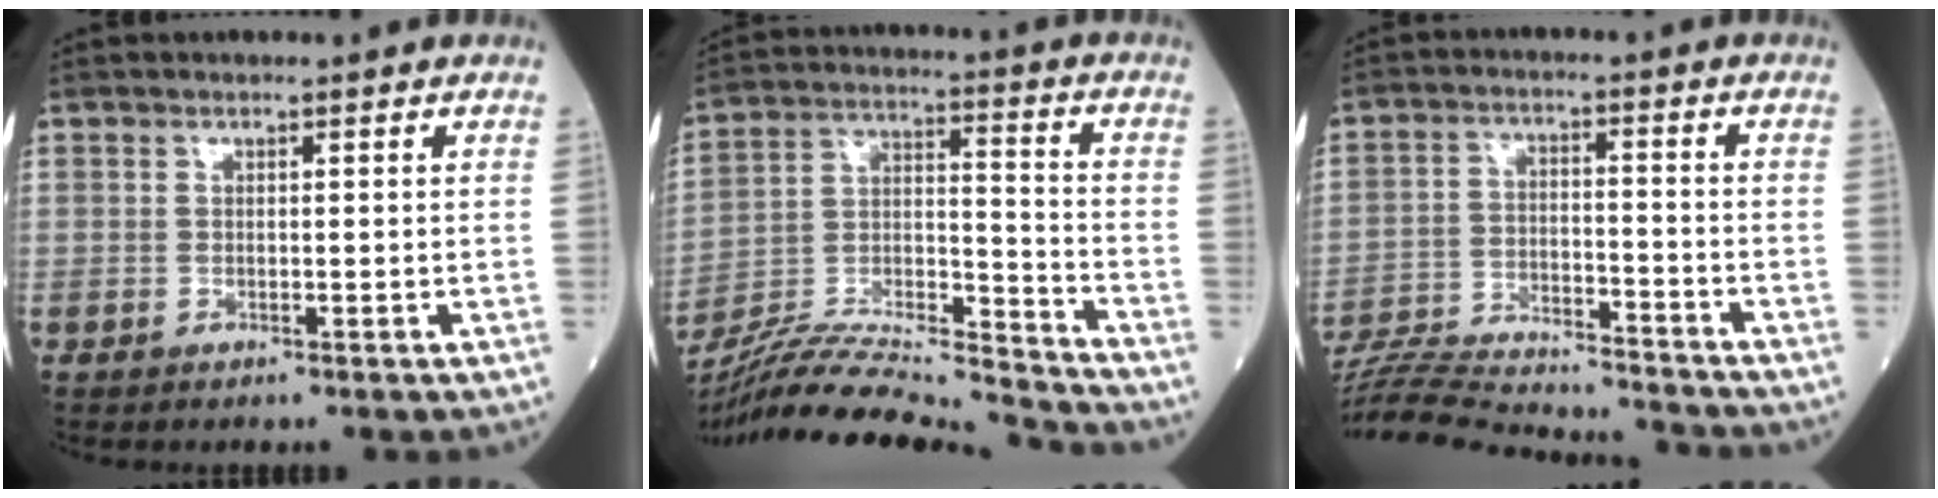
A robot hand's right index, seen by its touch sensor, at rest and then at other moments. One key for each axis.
{"total": 20.2, "fx": -19.2, "fy": -0.4, "fz": 6.3, "tx": -0.132, "ty": 0.002, "tz": -0.325}
{"total": 19.0, "fx": -18.1, "fy": 1.5, "fz": 5.6, "tx": -0.121, "ty": -0.011, "tz": -0.281}